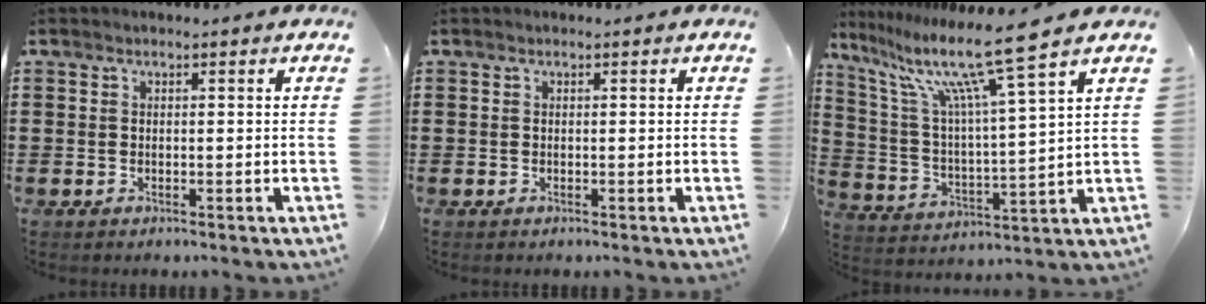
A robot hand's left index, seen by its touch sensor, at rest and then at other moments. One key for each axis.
{"total": 0.0}
{"total": 12.2, "fx": 9.2, "fy": -0.1, "fz": 8.0, "tx": -0.180, "ty": -0.052, "tz": 0.145}